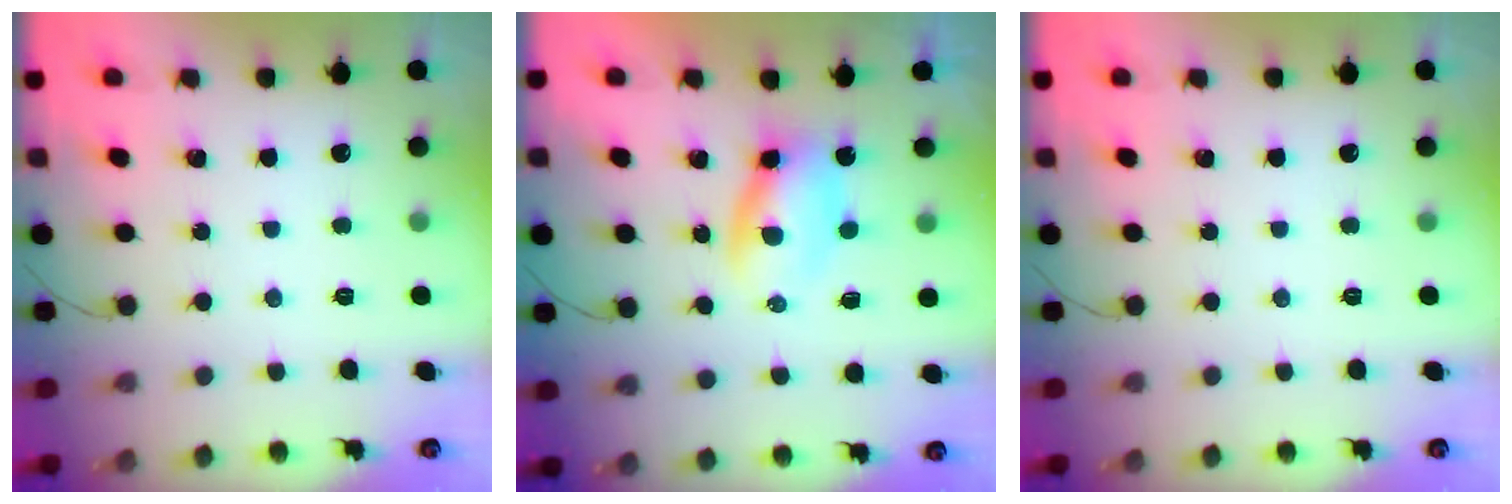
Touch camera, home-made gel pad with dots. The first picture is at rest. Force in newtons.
{"total": 3.7, "press": 3.5, "slide": 1.1}
{"total": 0.0}